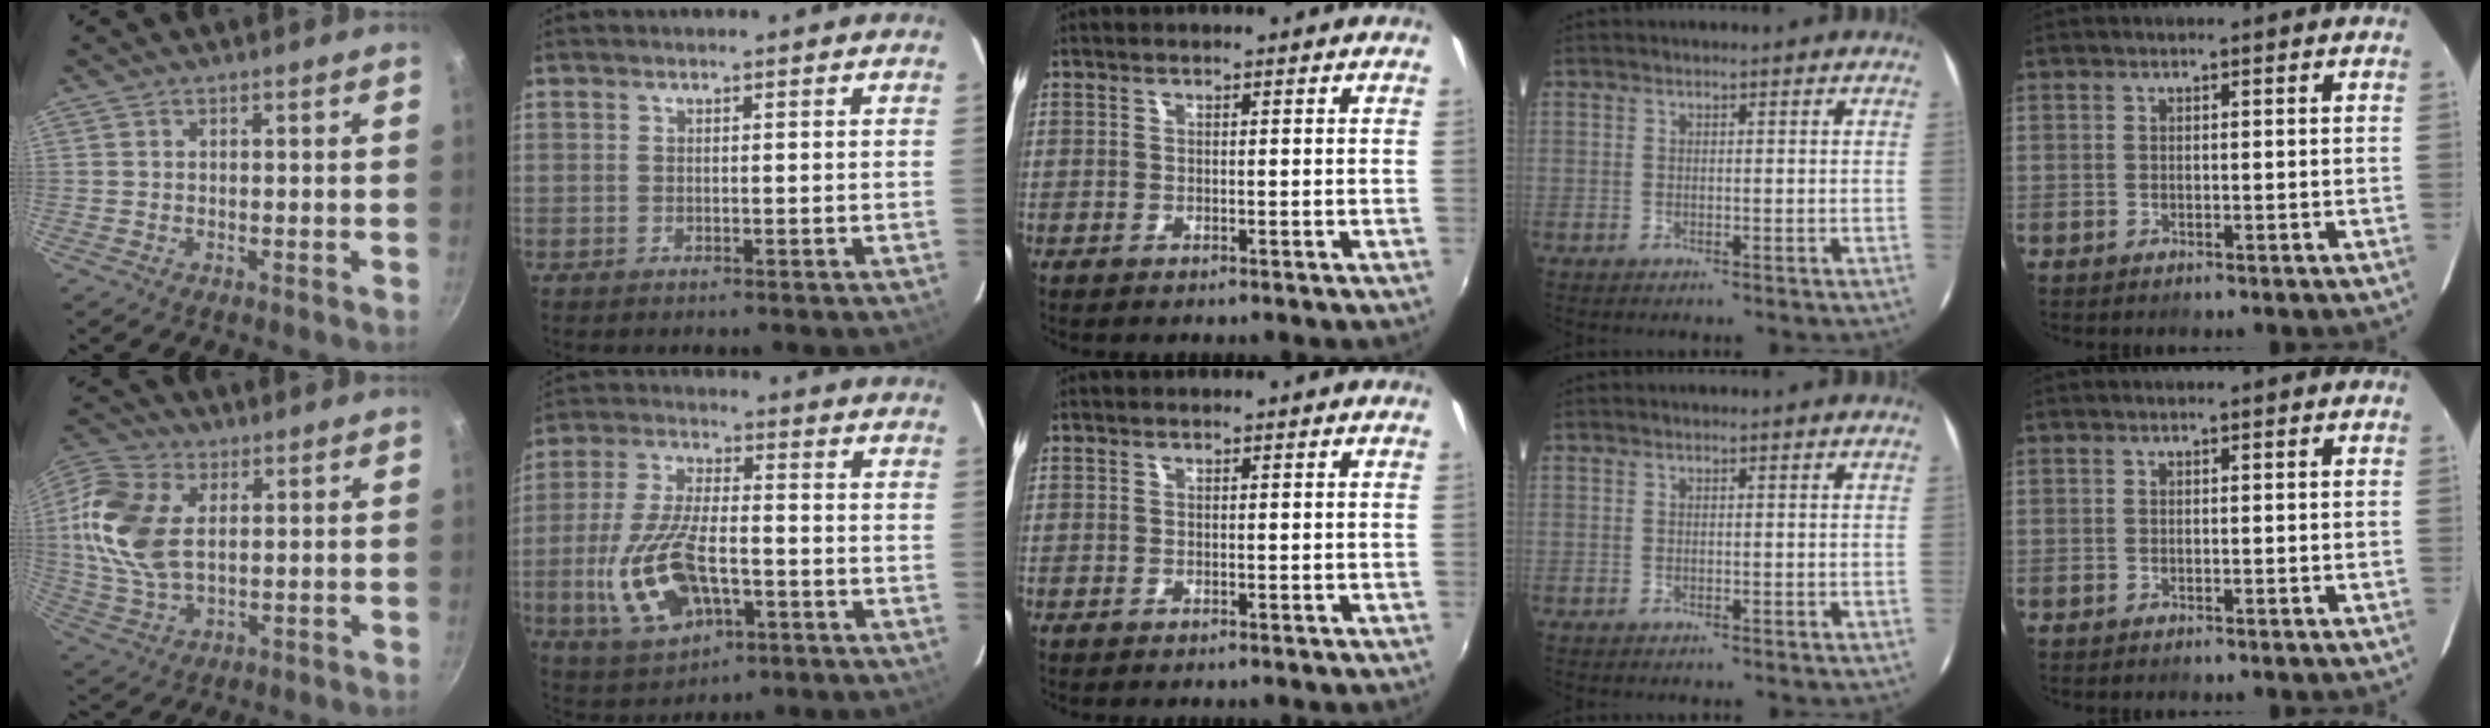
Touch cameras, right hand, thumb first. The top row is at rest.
{"thumb": {"total": 15.0, "force": [2.7, 9.2, 11.5], "torque": [-0.226, 0.000, 0.048]}, "index": {"total": 15.3, "force": [-4.7, 7.1, 12.8], "torque": [-0.279, -0.009, -0.076]}}